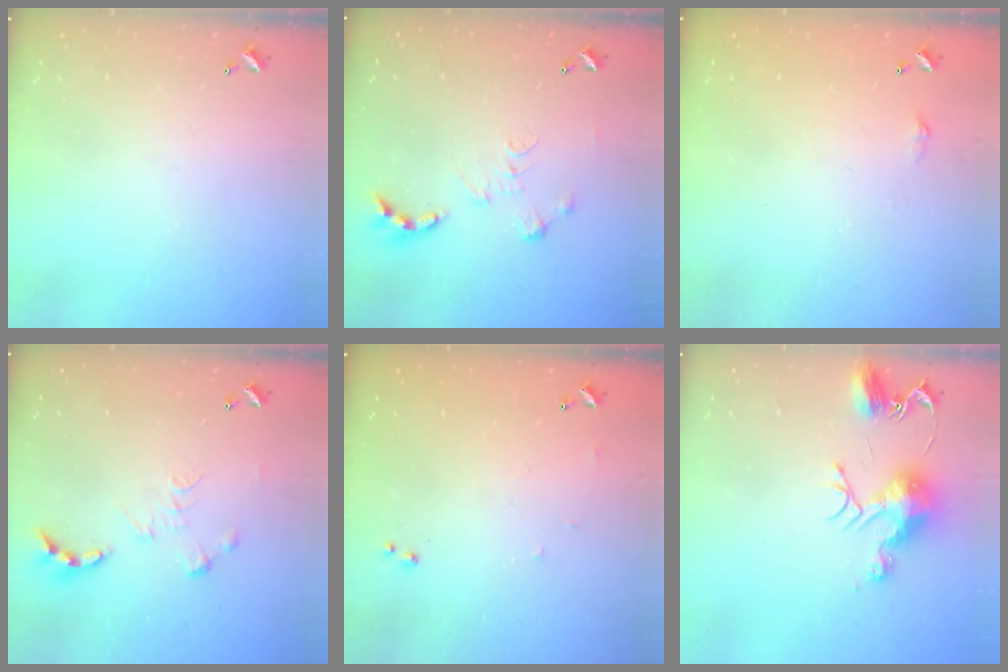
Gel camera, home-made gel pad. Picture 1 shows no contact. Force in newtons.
{"total": 0.0}
{"total": 2.3, "press": 2.3, "slide": 0.4}
{"total": 0.0}
{"total": 6.4, "press": 6.4, "slide": 0.8}
{"total": 10.2, "press": 10.2, "slide": 0.5}